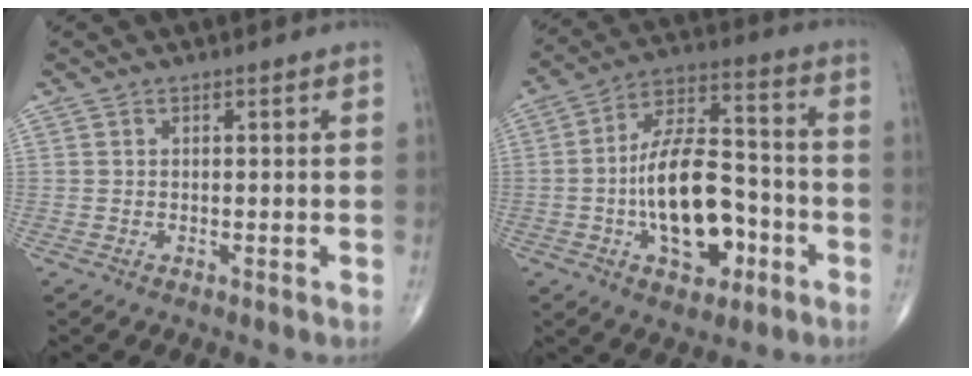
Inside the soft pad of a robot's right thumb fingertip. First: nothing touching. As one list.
[{"total": 17.5, "force": [-4.6, 9.2, 14.1], "torque": [-0.216, 0.042, -0.076]}]